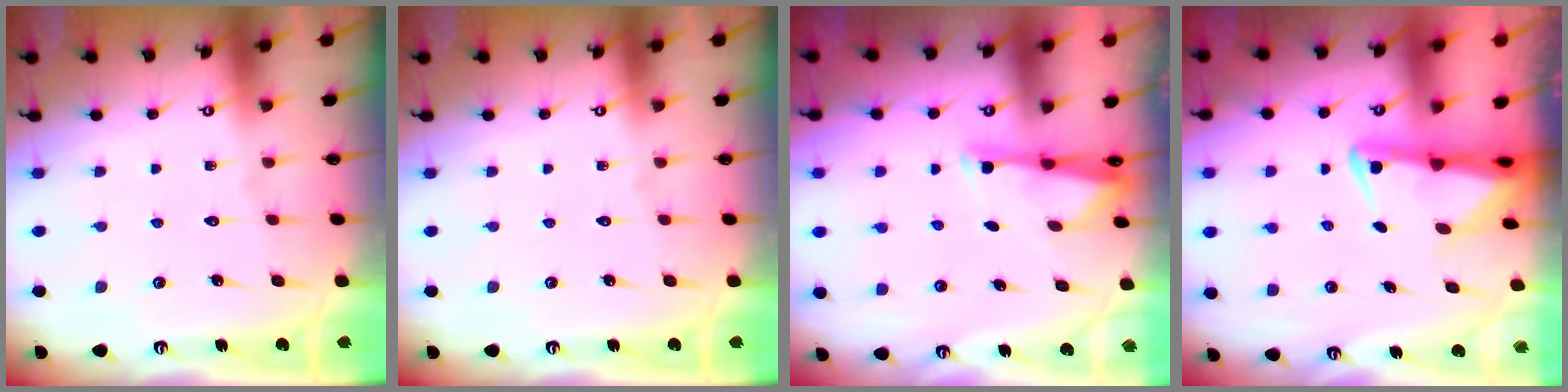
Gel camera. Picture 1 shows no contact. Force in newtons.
{"total": 0.0}
{"total": 2.9, "press": 2.9, "slide": 0.6}
{"total": 3.2, "press": 3.1, "slide": 0.6}